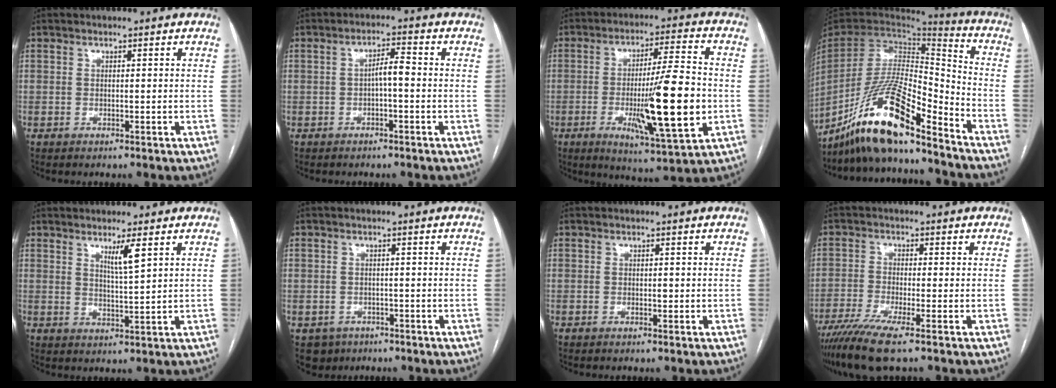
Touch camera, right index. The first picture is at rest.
{"total": 3.0, "force": [-0.5, 0.6, 2.9], "torque": [-0.047, 0.010, -0.007]}
{"total": 16.6, "force": [-3.1, 1.2, 16.3], "torque": [-0.266, -0.019, -0.046]}
{"total": 17.8, "force": [-13.4, 2.3, 11.4], "torque": [-0.228, -0.001, -0.246]}
{"total": 3.7, "force": [2.1, -0.4, 3.1], "torque": [-0.058, -0.011, 0.041]}
{"total": 4.0, "force": [-2.0, 3.5, 0.3], "torque": [-0.001, 0.009, -0.027]}
{"total": 0.7, "force": [-0.1, 0.2, 0.6], "torque": [-0.012, -0.001, -0.002]}
{"total": 7.3, "force": [-5.2, -0.2, 5.2], "torque": [-0.095, -0.019, -0.096]}